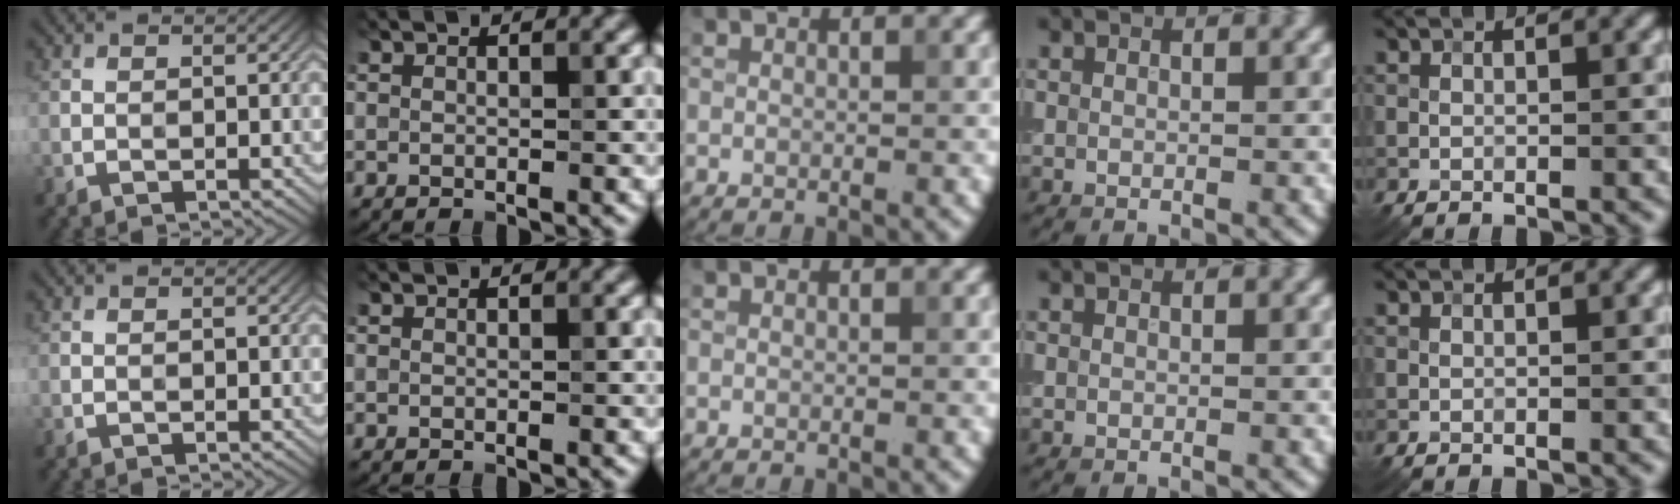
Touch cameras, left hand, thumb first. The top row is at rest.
{}